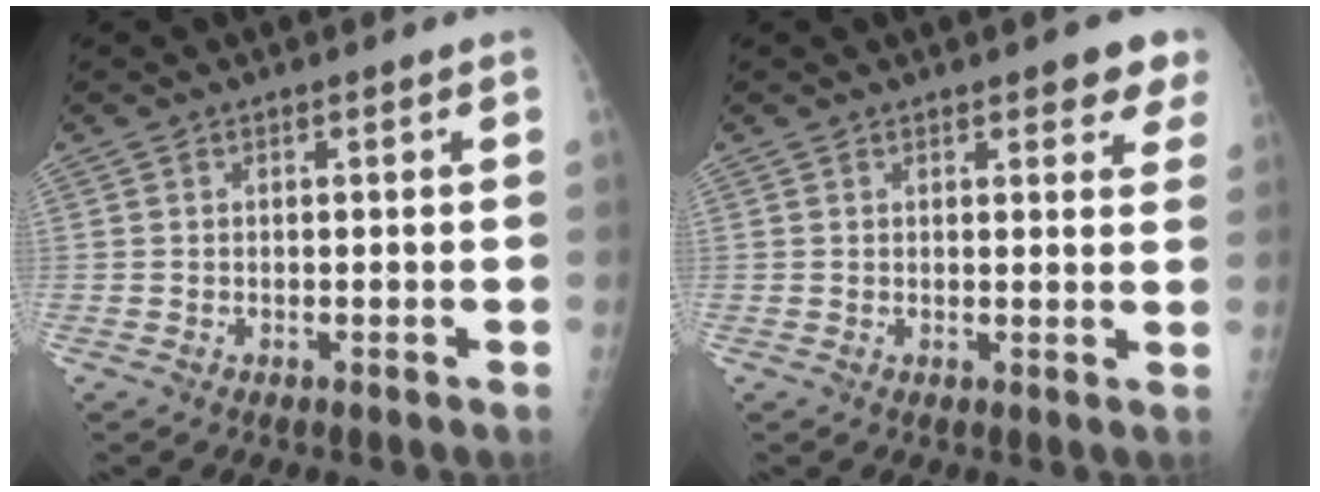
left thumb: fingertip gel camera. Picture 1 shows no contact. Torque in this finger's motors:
{"motor_torque": [-0.03, 0.15, 0.14, 0.08, 0.01]}